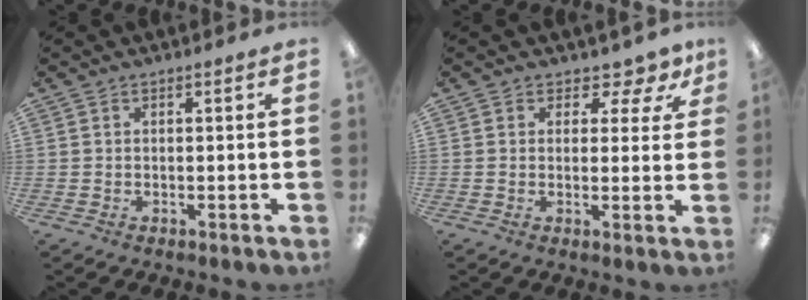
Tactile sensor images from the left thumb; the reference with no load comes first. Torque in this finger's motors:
{"motor_torque": [0.07, 0.11, -0.08, -0.09, -0.02]}